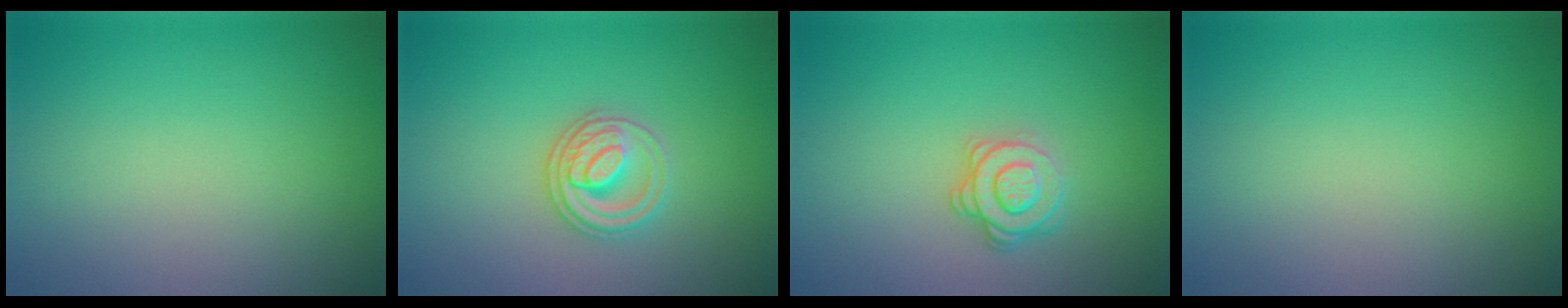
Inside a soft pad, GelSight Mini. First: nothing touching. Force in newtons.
{"total": 3.0, "press": 2.8, "slide": 0.9}
{"total": 2.8, "press": 2.5, "slide": 1.3}
{"total": 0.0}